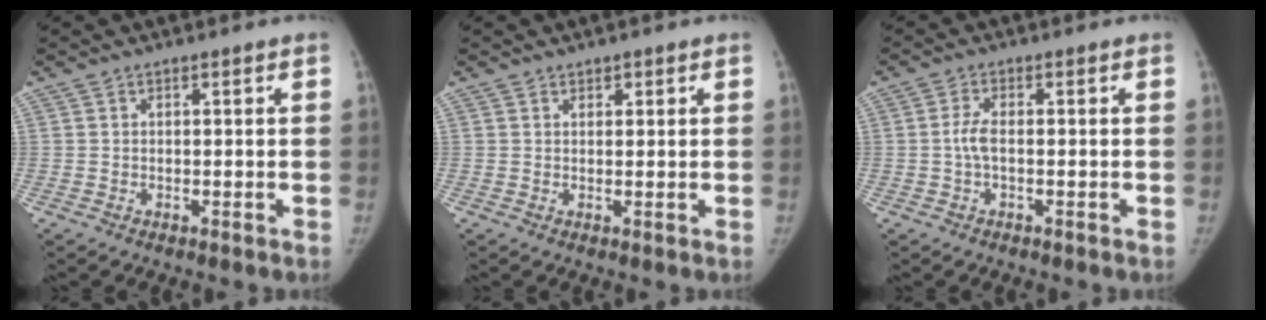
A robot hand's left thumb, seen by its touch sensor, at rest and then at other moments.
{"total": 1.4, "force": [0.9, 0.9, 0.5], "torque": [0.004, -0.004, 0.011]}
{"total": 2.8, "force": [-0.3, 1.1, 2.6], "torque": [-0.059, 0.003, -0.008]}